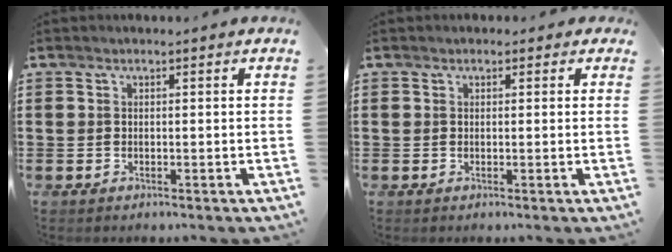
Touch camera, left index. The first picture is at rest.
{"total": 0.9, "force": [0.3, 0.8, 0.2], "torque": [-0.007, 0.007, 0.004]}